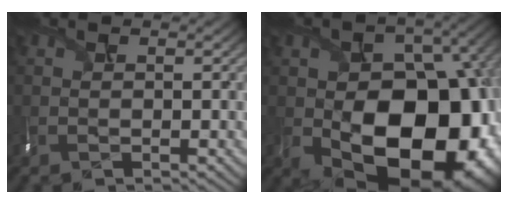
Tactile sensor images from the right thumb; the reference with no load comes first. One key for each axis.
{"total": 18.7, "fx": -4.4, "fy": 12.4, "fz": 13.3, "tx": -0.190, "ty": -0.059, "tz": -0.017}